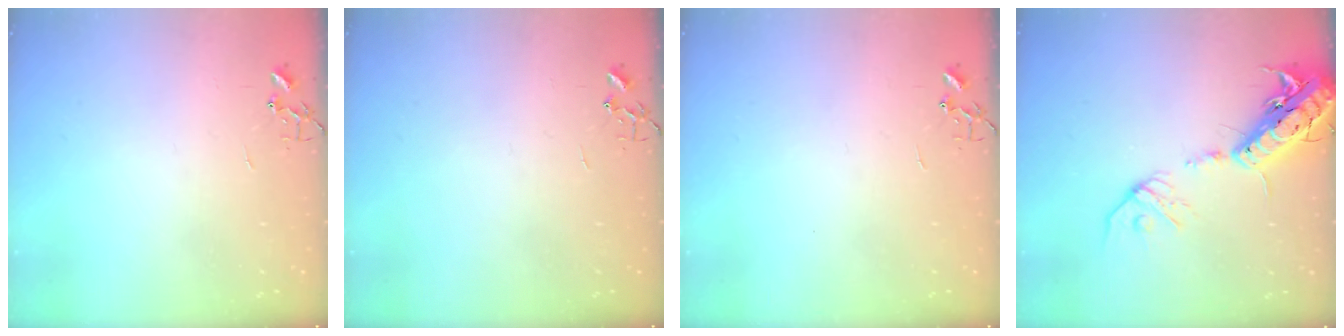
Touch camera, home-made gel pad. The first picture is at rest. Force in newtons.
{"total": 0.0}
{"total": 0.0}
{"total": 18.7, "press": 18.3, "slide": 3.9}